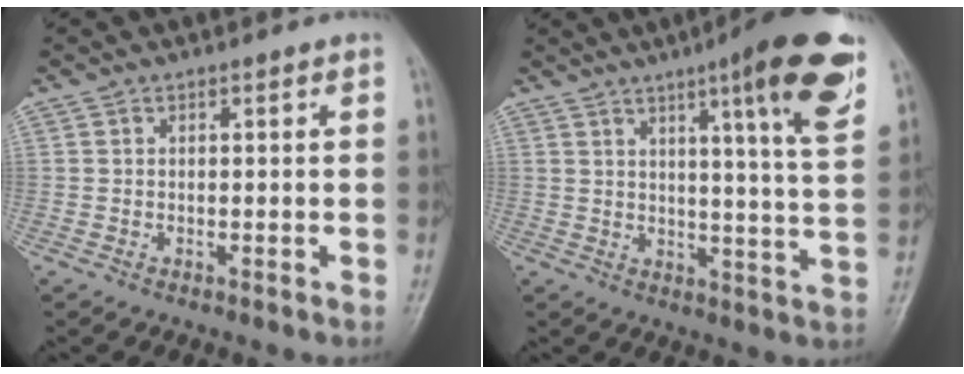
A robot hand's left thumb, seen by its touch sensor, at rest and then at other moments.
{"total": 21.5, "force": [11.8, 3.0, 17.7], "torque": [-0.220, -0.048, 0.169]}